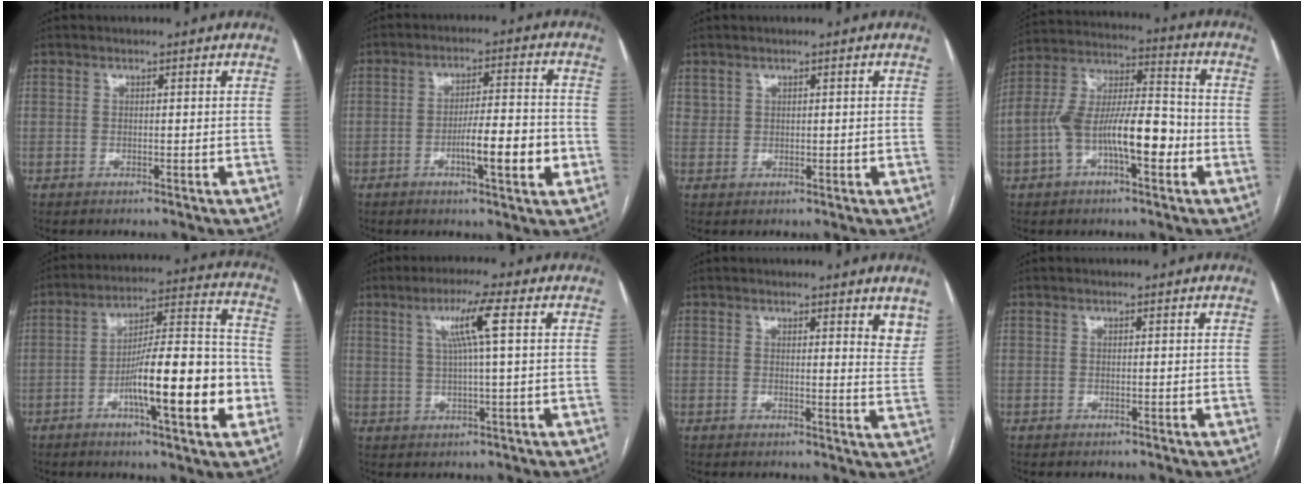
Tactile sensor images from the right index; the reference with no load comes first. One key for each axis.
{"total": 9.2, "fx": -2.9, "fy": 1.2, "fz": 8.7, "tx": -0.138, "ty": 0.005, "tz": -0.045}
{"total": 1.2, "fx": 0.8, "fy": 0.9, "fz": 0.2, "tx": 0.002, "ty": 0.003, "tz": 0.014}
{"total": 14.2, "fx": -4.1, "fy": 4.9, "fz": 12.6, "tx": -0.243, "ty": 0.032, "tz": -0.070}
{"total": 17.3, "fx": -5.3, "fy": 2.3, "fz": 16.3, "tx": -0.260, "ty": 0.009, "tz": -0.079}
{"total": 6.4, "fx": 2.0, "fy": -0.6, "fz": 6.0, "tx": -0.110, "ty": 0.006, "tz": 0.037}
{"total": 4.7, "fx": 3.7, "fy": 0.8, "fz": 2.7, "tx": -0.024, "ty": -0.024, "tz": 0.028}
{"total": 0.0}